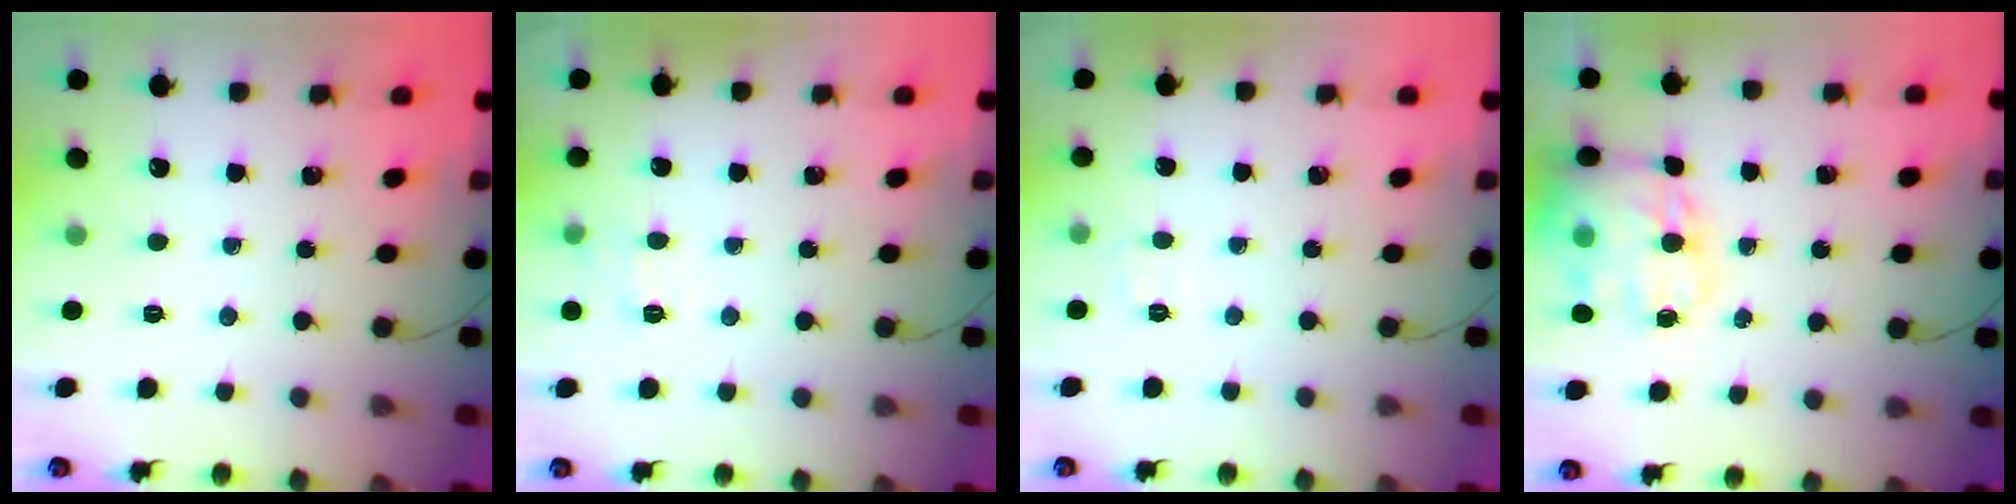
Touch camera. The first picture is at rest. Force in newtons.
{"total": 3.6, "press": 3.3, "slide": 1.6}
{"total": 2.0, "press": 1.7, "slide": 1.1}
{"total": 17.8, "press": 17.3, "slide": 4.0}